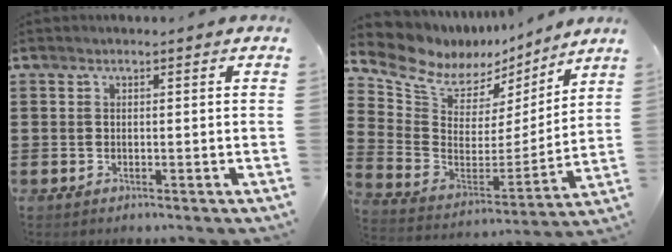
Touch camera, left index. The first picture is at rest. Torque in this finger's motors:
{"motor_torque": [2.14, 0.00, 0.20, 0.05]}